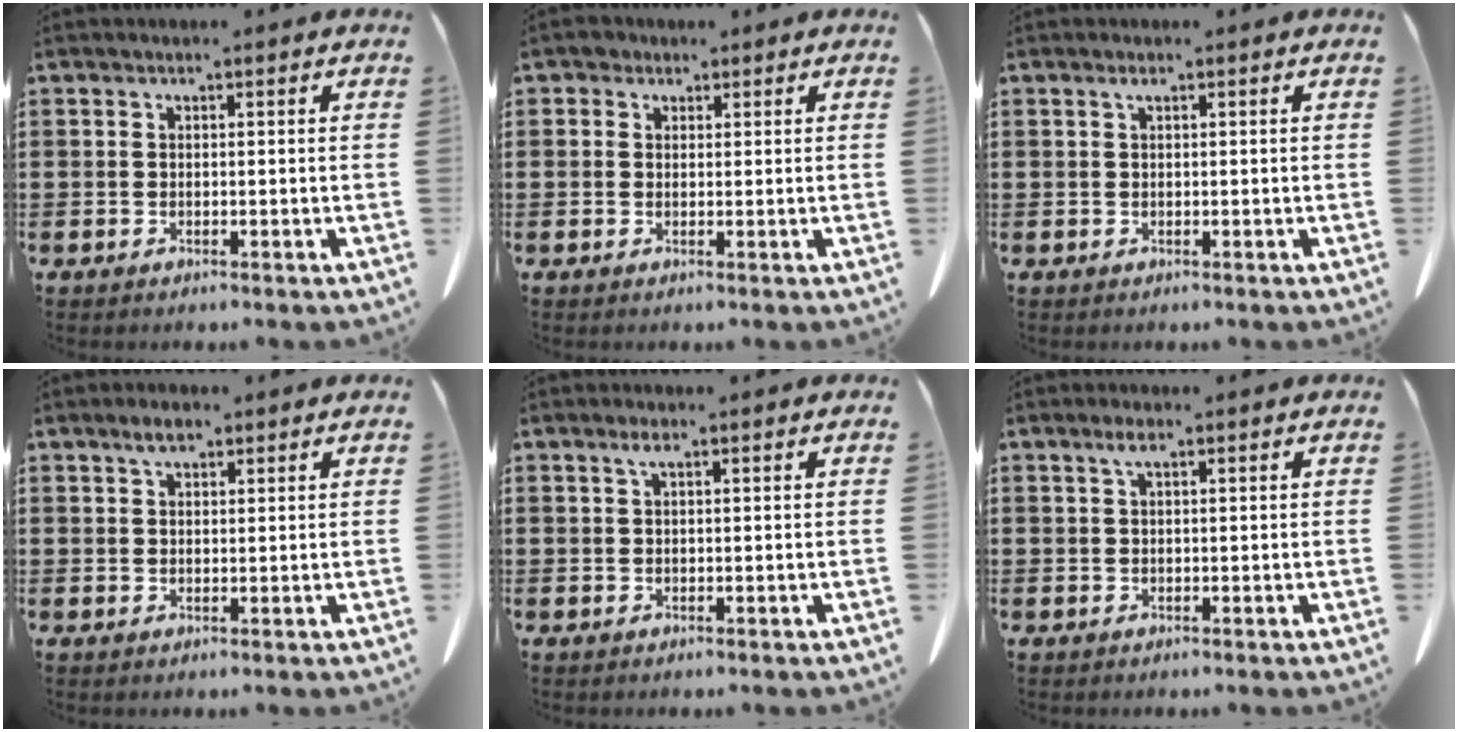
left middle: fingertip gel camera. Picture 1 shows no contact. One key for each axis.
{"total": 1.5, "fx": 1.1, "fy": 1.1, "fz": 0.3, "tx": -0.010, "ty": 0.006, "tz": 0.021}
{"total": 0.7, "fx": 0.3, "fy": 0.1, "fz": 0.6, "tx": -0.012, "ty": 0.001, "tz": 0.006}
{"total": 2.7, "fx": 1.9, "fy": 0.9, "fz": 1.7, "tx": -0.028, "ty": 0.003, "tz": 0.033}
{"total": 1.6, "fx": 0.7, "fy": 0.3, "fz": 1.4, "tx": -0.030, "ty": 0.003, "tz": 0.012}
{"total": 1.9, "fx": 0.8, "fy": 0.4, "fz": 1.7, "tx": -0.035, "ty": 0.005, "tz": 0.013}